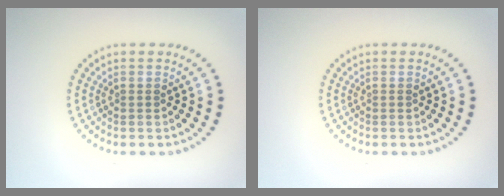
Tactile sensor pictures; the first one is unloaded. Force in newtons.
{"total": 0.0}